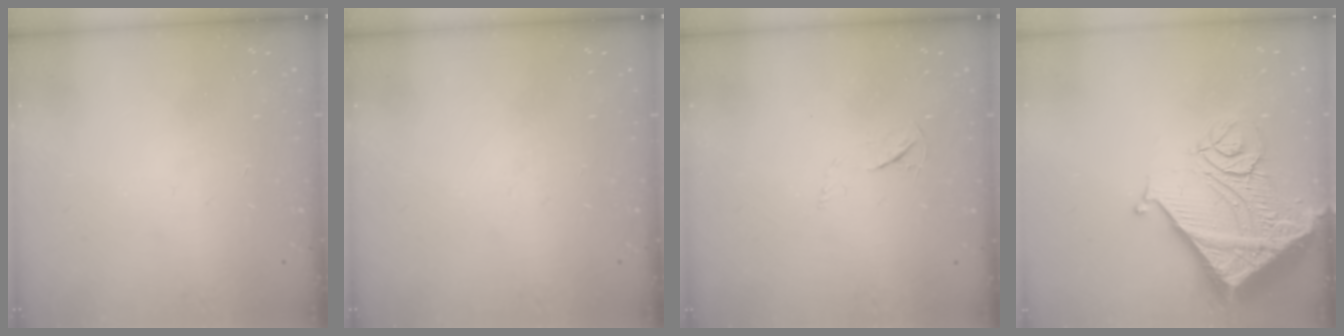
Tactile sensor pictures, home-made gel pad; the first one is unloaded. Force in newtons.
{"total": 0.0}
{"total": 3.6, "press": 3.6, "slide": 0.5}
{"total": 20.9, "press": 20.7, "slide": 2.6}